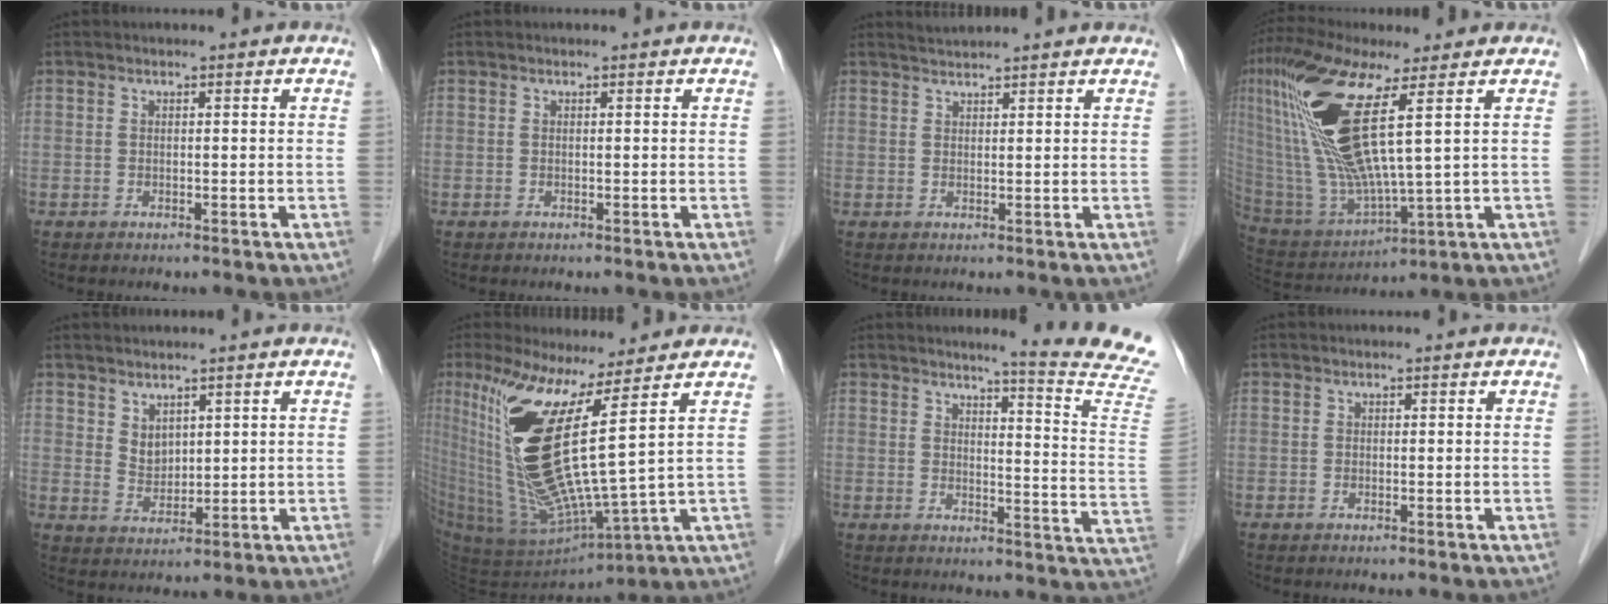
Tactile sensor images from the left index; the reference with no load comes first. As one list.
[{"total": 0.0}, {"total": 3.5, "force": [3.4, -0.3, 0.7], "torque": [-0.013, 0.024, 0.051]}, {"total": 16.9, "force": [5.6, 2.3, 15.8], "torque": [-0.357, -0.007, 0.112]}, {"total": 3.2, "force": [2.1, 2.1, 1.4], "torque": [-0.030, -0.003, 0.052]}, {"total": 16.8, "force": [5.9, 0.1, 15.7], "torque": [-0.313, -0.035, 0.119]}, {"total": 14.4, "force": [13.1, -2.3, 5.5], "torque": [-0.074, -0.107, 0.134]}, {"total": 0.0}]